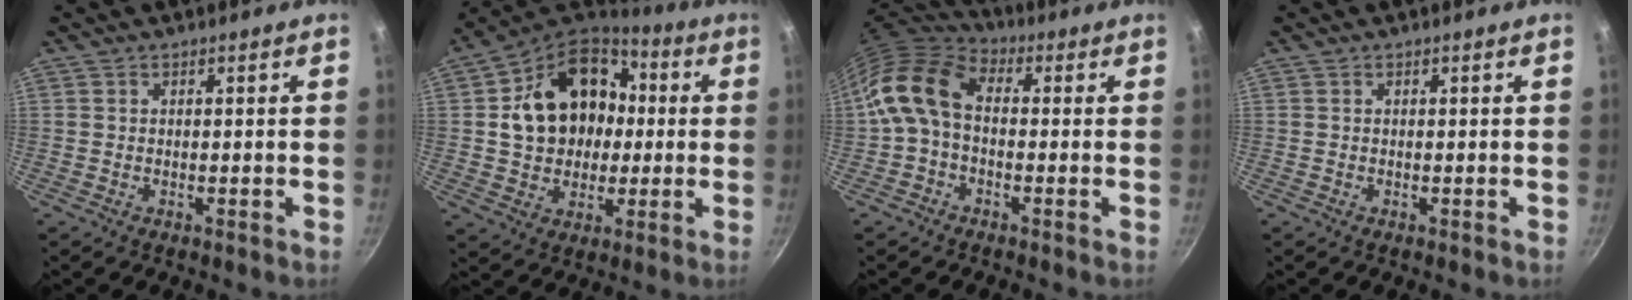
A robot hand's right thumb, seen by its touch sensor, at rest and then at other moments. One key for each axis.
{"total": 20.4, "fx": 2.0, "fy": 16.1, "fz": 12.3, "tx": -0.187, "ty": 0.040, "tz": 0.032}
{"total": 11.5, "fx": -0.2, "fy": 7.7, "fz": 8.5, "tx": -0.156, "ty": 0.033, "tz": -0.026}
{"total": 0.0}